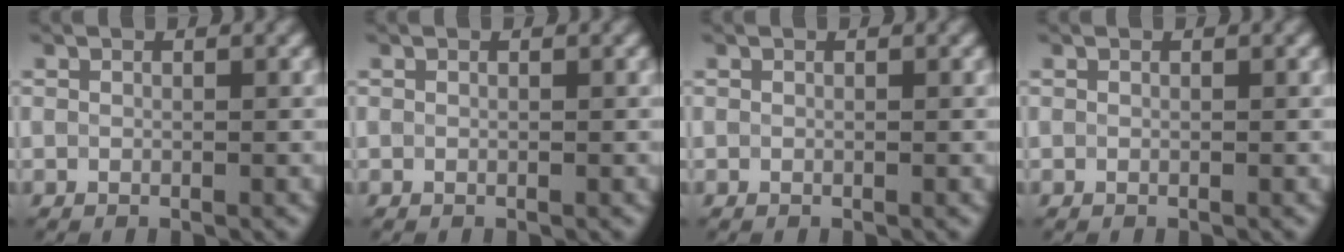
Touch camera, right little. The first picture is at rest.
{"total": 0.0}
{"total": 0.0}
{"total": 0.0}